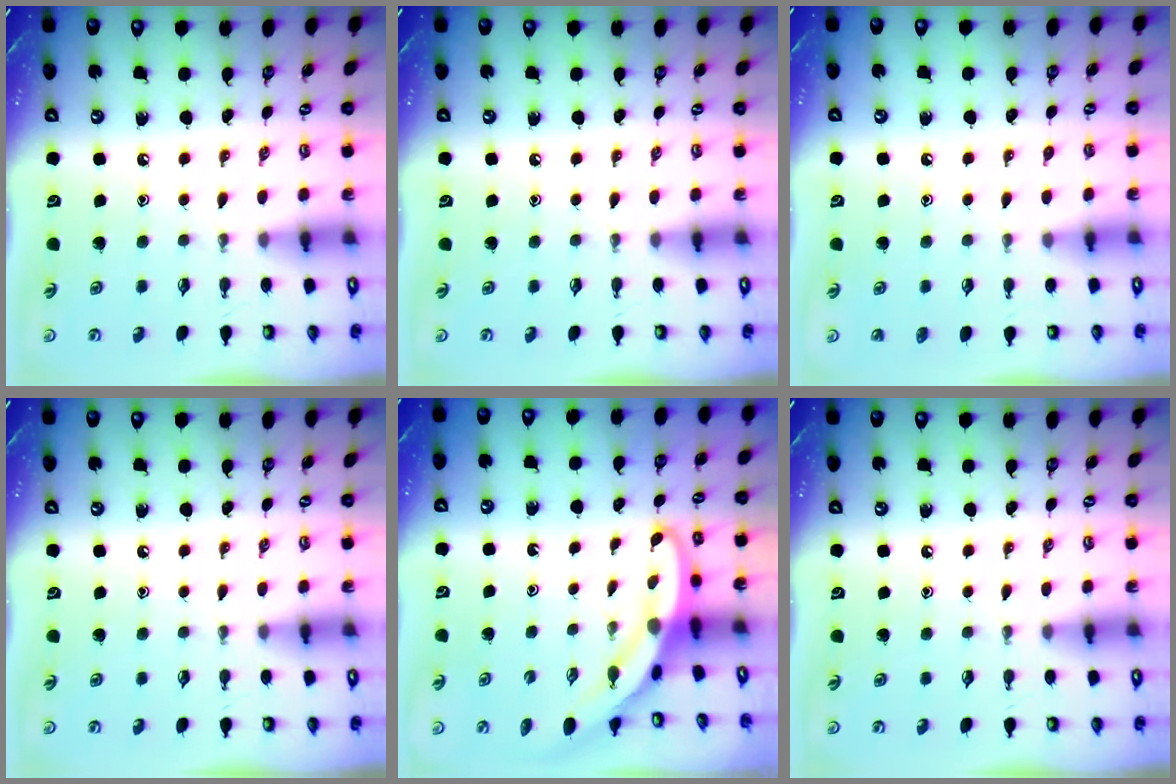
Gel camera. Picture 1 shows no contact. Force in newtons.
{"total": 0.0}
{"total": 1.1, "press": 1.1, "slide": 0.3}
{"total": 0.0}
{"total": 4.4, "press": 4.4, "slide": 0.4}
{"total": 0.0}